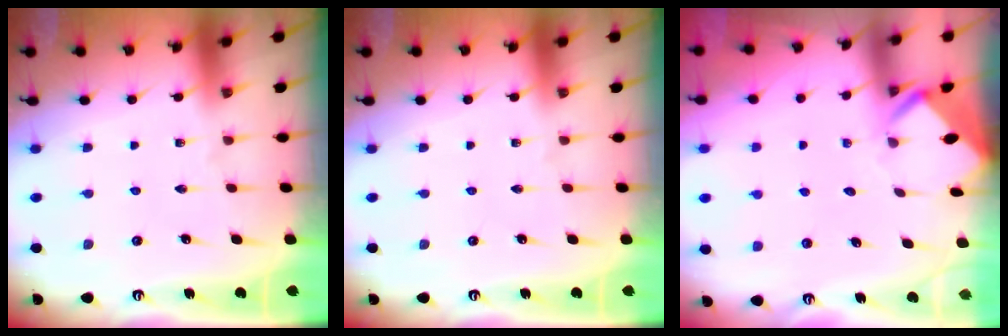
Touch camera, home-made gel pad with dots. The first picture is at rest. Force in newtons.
{"total": 0.0}
{"total": 3.7, "press": 3.7, "slide": 0.2}